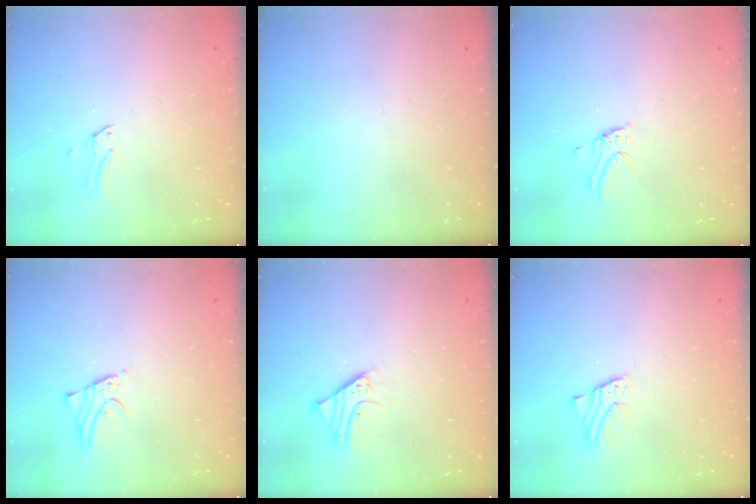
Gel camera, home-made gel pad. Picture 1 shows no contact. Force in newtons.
{"total": 0.0}
{"total": 4.0, "press": 4.0, "slide": 0.3}
{"total": 2.3, "press": 2.3, "slide": 0.1}
{"total": 2.9, "press": 2.9, "slide": 0.3}
{"total": 1.5, "press": 1.5, "slide": 0.1}